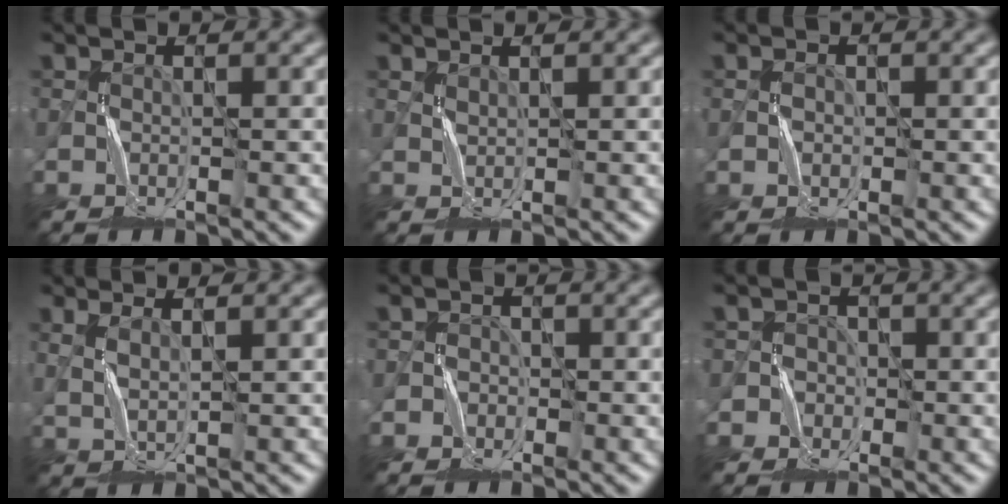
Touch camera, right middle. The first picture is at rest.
{"total": 0.7, "force": [0.6, 0.1, -0.1], "torque": [-0.004, -0.001, 0.015]}
{"total": 0.8, "force": [-0.1, 0.8, 0.1], "torque": [-0.003, 0.001, -0.001]}
{"total": 1.4, "force": [0.7, 0.4, 1.1], "torque": [-0.027, -0.003, 0.018]}
{"total": 1.3, "force": [-0.5, 1.2, -0.3], "torque": [0.018, 0.004, -0.011]}
{"total": 2.0, "force": [-0.6, 1.9, -0.4], "torque": [0.025, 0.007, -0.020]}